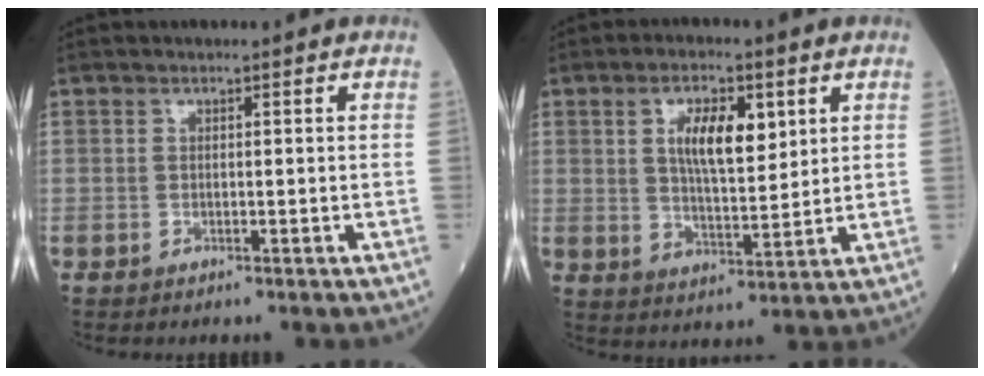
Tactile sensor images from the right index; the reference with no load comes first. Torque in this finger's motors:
{"motor_torque": [0.90, 0.30, 0.21, 0.10]}